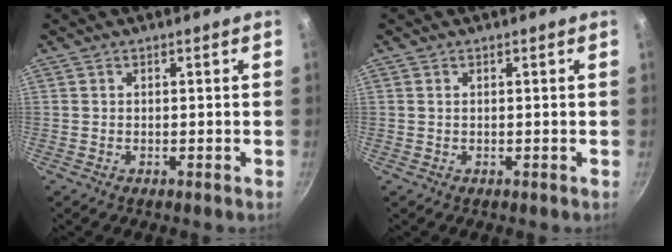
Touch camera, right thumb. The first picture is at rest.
{"total": 0.0}